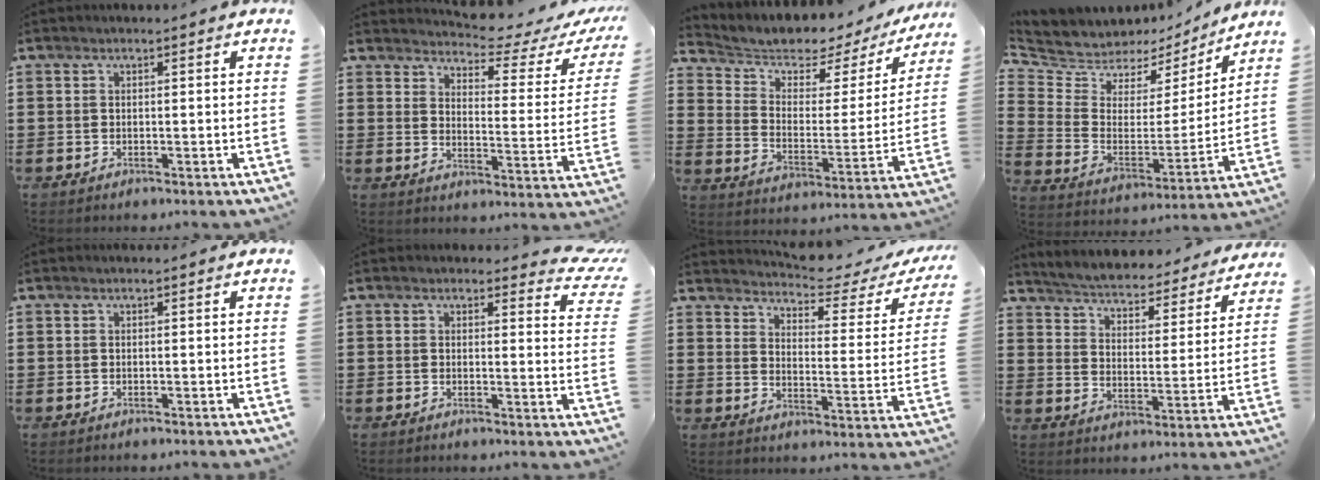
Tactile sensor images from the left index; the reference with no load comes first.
{"total": 4.7, "force": [4.3, 0.4, 1.7], "torque": [-0.045, -0.034, 0.066]}
{"total": 4.3, "force": [3.6, 2.1, 1.3], "torque": [-0.051, -0.031, 0.054]}
{"total": 5.7, "force": [5.2, 2.3, -0.5], "torque": [-0.034, -0.045, 0.089]}
{"total": 0.0}
{"total": 2.8, "force": [2.4, 1.0, 1.1], "torque": [-0.009, -0.015, 0.038]}
{"total": 4.2, "force": [3.9, 0.2, 1.5], "torque": [-0.039, -0.035, 0.056]}
{"total": 3.5, "force": [3.5, -0.2, 0.3], "torque": [-0.029, -0.037, 0.050]}